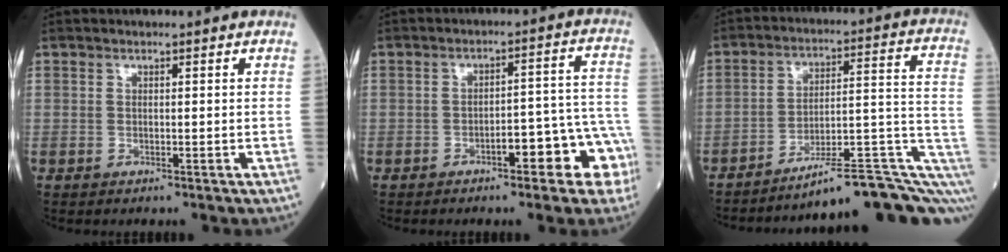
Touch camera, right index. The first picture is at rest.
{"total": 9.6, "force": [-4.6, 2.8, 8.0], "torque": [-0.082, 0.041, -0.057]}
{"total": 17.2, "force": [-12.0, 2.0, 12.1], "torque": [-0.097, 0.052, -0.170]}